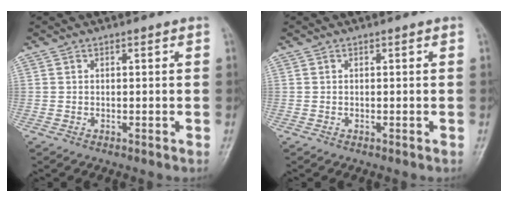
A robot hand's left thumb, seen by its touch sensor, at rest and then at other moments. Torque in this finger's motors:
{"motor_torque": [-0.02, 0.01, -0.07, -0.14, 0.00]}